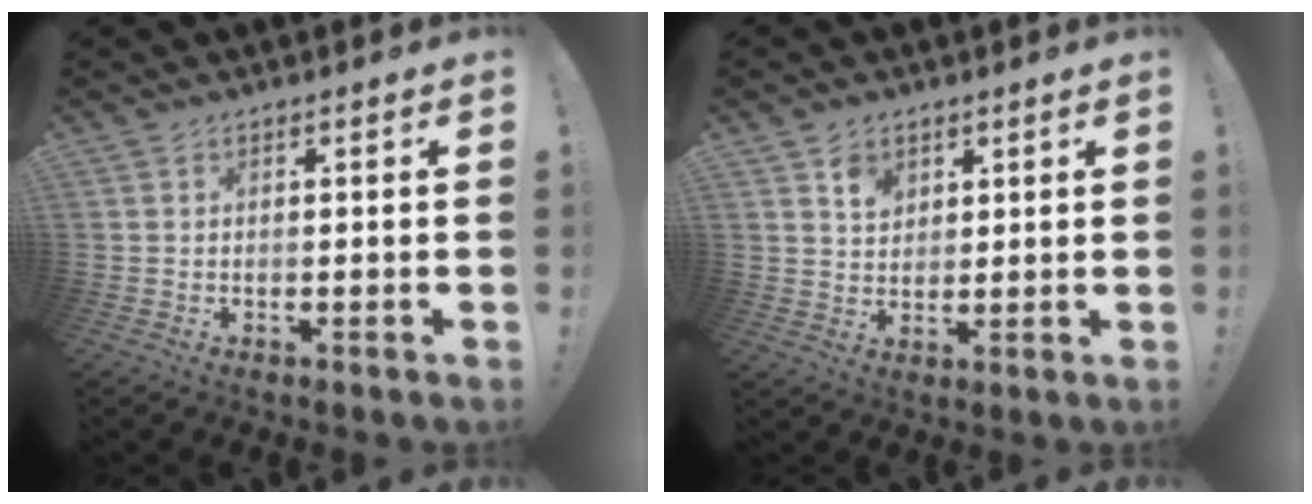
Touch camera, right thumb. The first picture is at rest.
{"total": 5.5, "force": [3.4, 4.0, 1.8], "torque": [-0.015, -0.020, 0.058]}